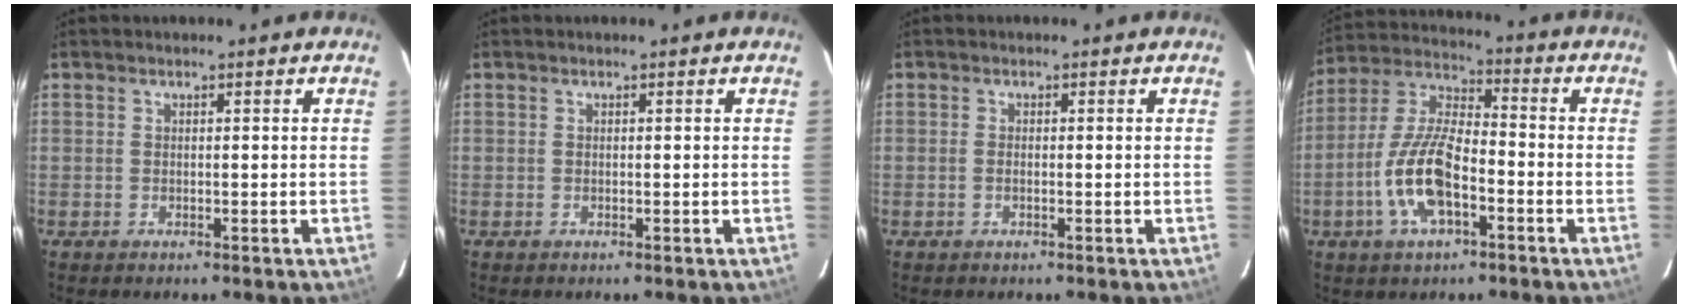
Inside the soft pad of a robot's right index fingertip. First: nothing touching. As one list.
[{"total": 0.0}, {"total": 0.8, "force": [-0.3, 0.4, 0.6], "torque": [-0.015, 0.000, -0.006]}, {"total": 13.3, "force": [-4.8, 5.3, 11.2], "torque": [-0.241, 0.001, -0.092]}]